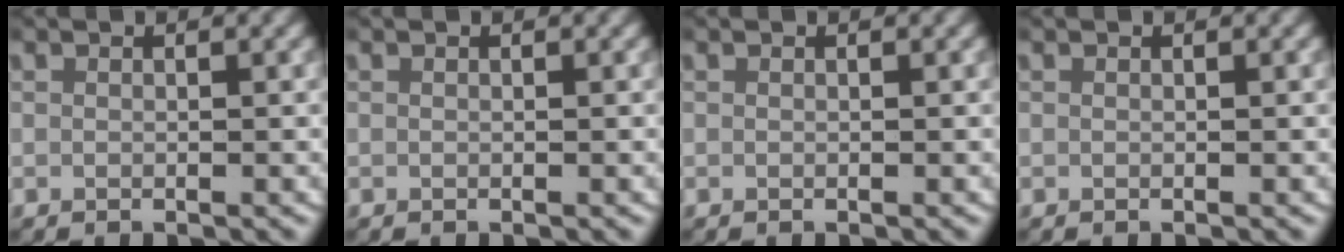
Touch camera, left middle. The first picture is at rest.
{"total": 0.0}
{"total": 0.0}
{"total": 0.0}